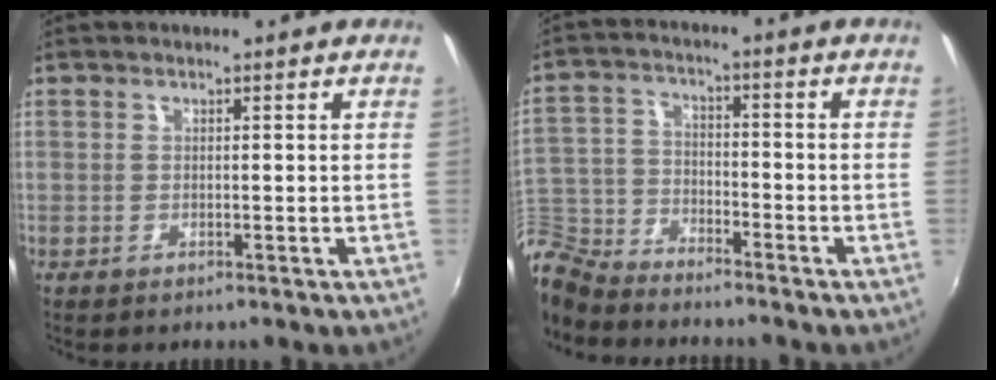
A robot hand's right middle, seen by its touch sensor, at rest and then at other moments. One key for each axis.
{"total": 11.4, "fx": -9.7, "fy": 4.8, "fz": 3.7, "tx": -0.100, "ty": -0.001, "tz": -0.189}